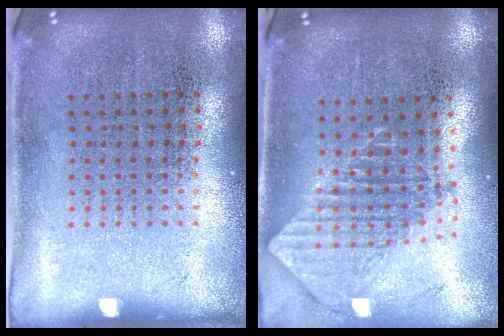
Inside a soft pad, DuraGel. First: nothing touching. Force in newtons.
{"total": 1.9, "press": 1.5, "slide": 1.2}